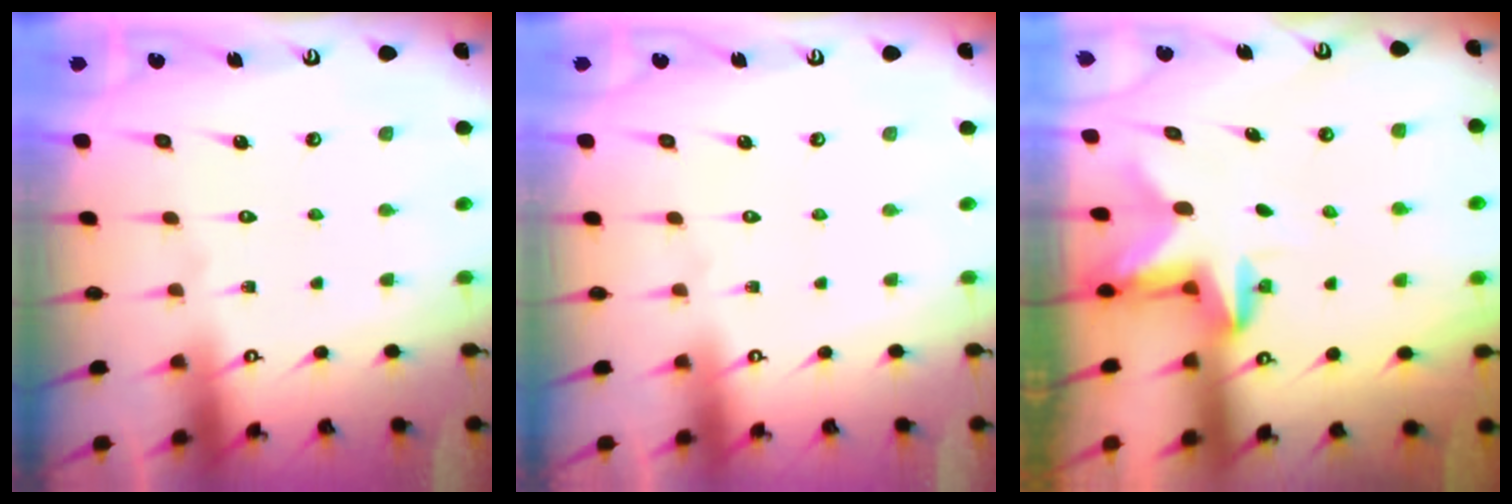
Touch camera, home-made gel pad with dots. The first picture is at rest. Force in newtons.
{"total": 0.0}
{"total": 2.8, "press": 2.7, "slide": 0.5}